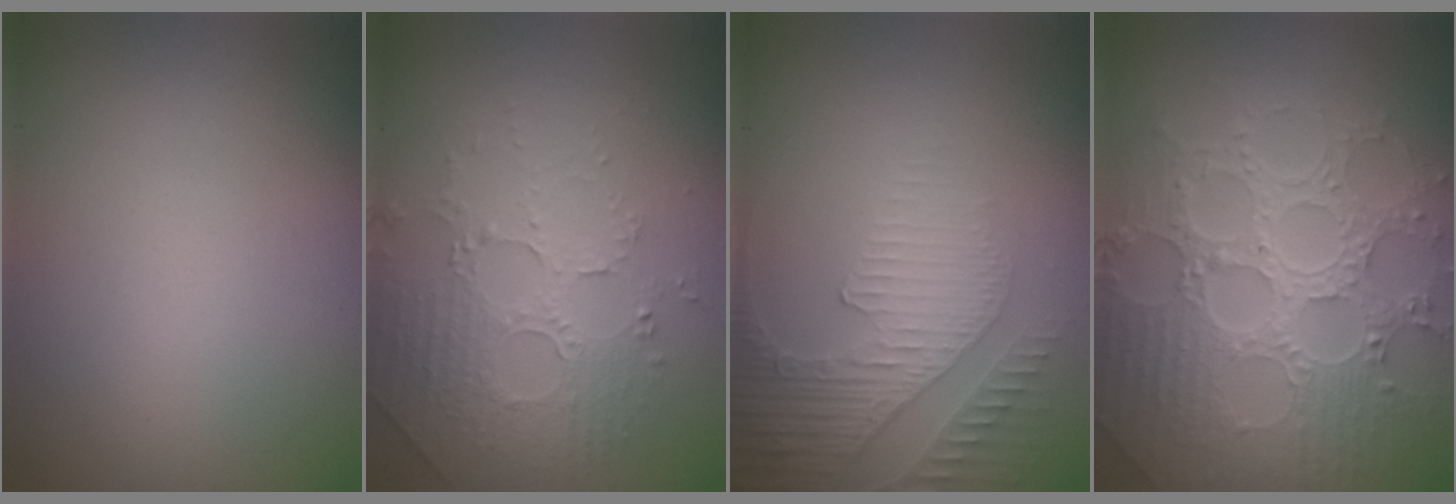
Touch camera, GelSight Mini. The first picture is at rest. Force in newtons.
{"total": 5.0, "press": 3.4, "slide": 3.6}
{"total": 4.0, "press": 3.5, "slide": 1.8}
{"total": 8.4, "press": 6.2, "slide": 5.6}